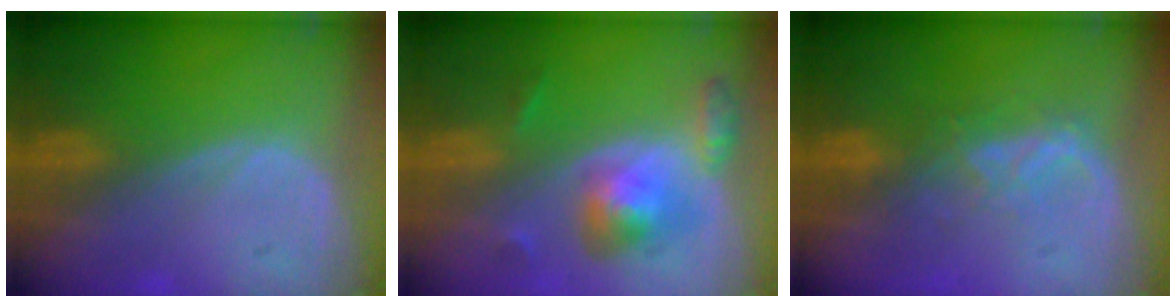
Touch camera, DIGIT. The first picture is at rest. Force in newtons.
{"total": 6.1, "press": 6.1, "slide": 0.3}
{"total": 4.1, "press": 4.1, "slide": 0.6}